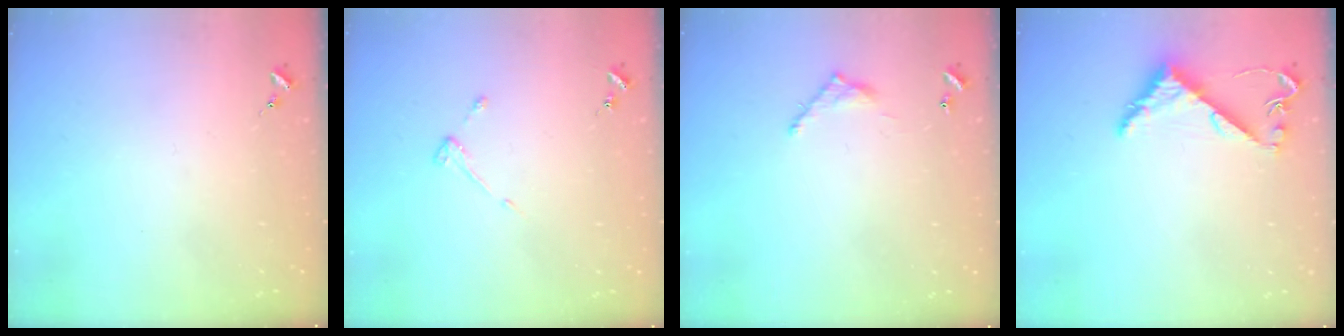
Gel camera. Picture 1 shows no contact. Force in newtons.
{"total": 3.0, "press": 3.0, "slide": 0.4}
{"total": 6.3, "press": 6.3, "slide": 0.4}
{"total": 5.2, "press": 5.2, "slide": 0.4}